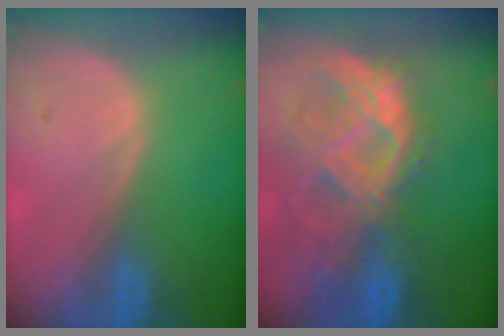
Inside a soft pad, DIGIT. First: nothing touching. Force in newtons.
{"total": 10.5, "press": 9.2, "slide": 5.0}